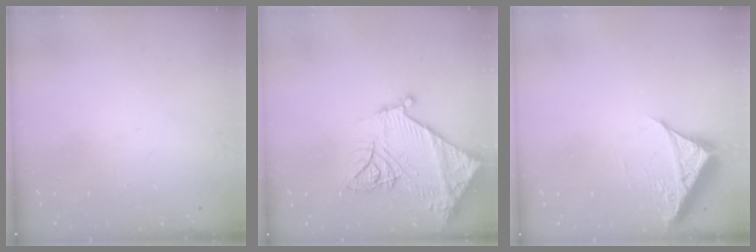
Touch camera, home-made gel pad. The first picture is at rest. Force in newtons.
{"total": 19.9, "press": 19.8, "slide": 2.1}
{"total": 6.9, "press": 6.8, "slide": 0.6}